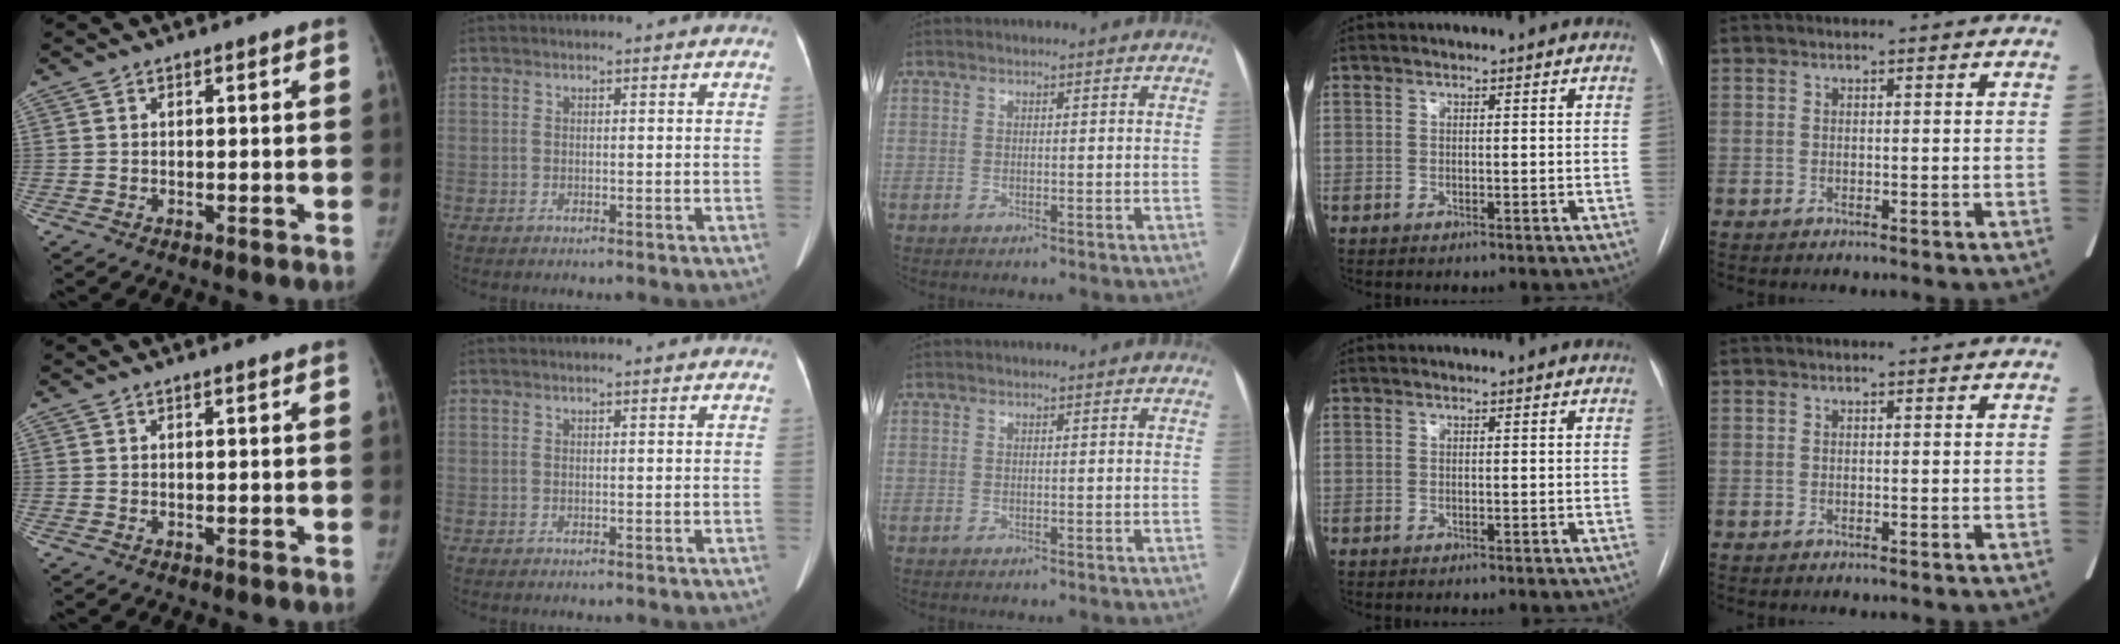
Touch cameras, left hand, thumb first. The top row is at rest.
{"thumb": {"total": 0.6, "force": [0.5, 0.1, 0.4], "torque": [-0.007, -0.001, 0.008]}, "index": {"total": 0.6, "force": [0.6, -0.1, 0.2], "torque": [-0.006, 0.006, 0.010]}}